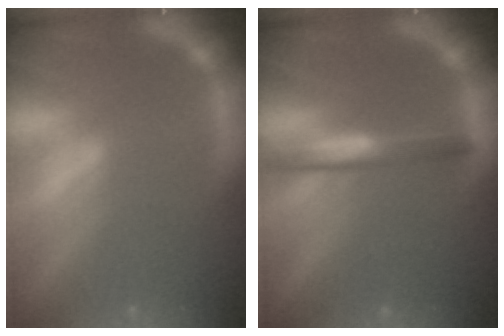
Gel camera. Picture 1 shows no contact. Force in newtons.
{"total": 3.0}